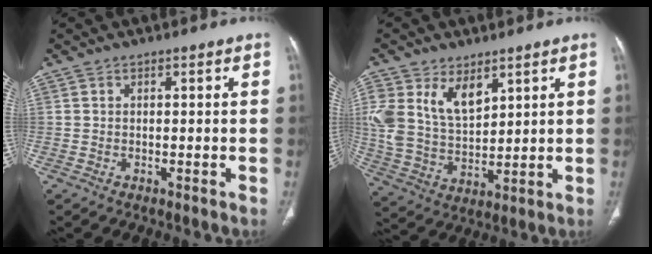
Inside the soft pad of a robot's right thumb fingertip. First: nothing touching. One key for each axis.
{"total": 13.1, "fx": 6.2, "fy": 7.9, "fz": 8.4, "tx": -0.150, "ty": -0.023, "tz": 0.137}